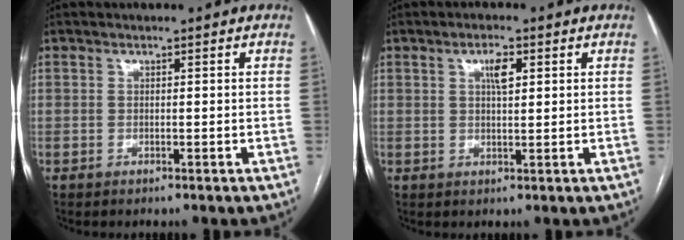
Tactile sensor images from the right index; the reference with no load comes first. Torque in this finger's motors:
{"motor_torque": [0.23, 0.03, 0.12, 0.03]}